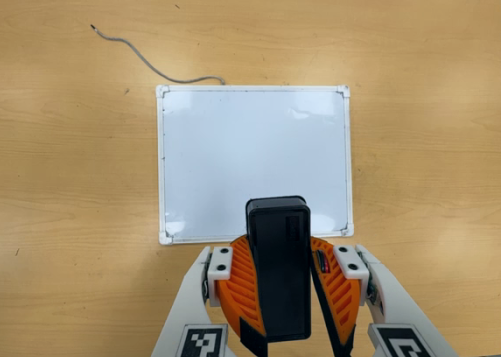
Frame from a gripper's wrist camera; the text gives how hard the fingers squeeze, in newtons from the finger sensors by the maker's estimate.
{"total": 10.5, "left": 10.7, "right": 10.4}